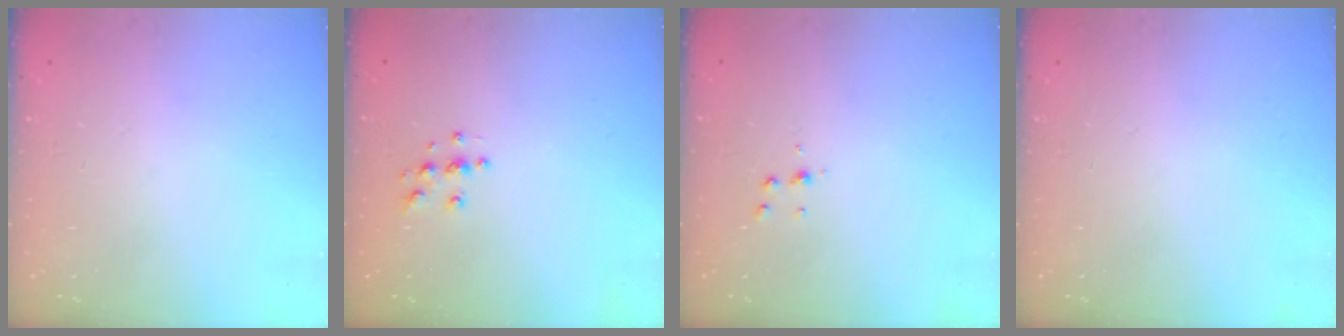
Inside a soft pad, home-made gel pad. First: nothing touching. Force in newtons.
{"total": 5.2, "press": 5.1, "slide": 0.5}
{"total": 3.9, "press": 3.9, "slide": 0.4}
{"total": 0.0}